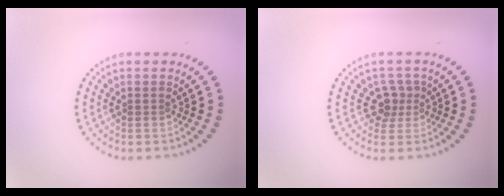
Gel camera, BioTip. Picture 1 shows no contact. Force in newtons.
{"total": 2.2, "press": 1.8, "slide": 1.4}